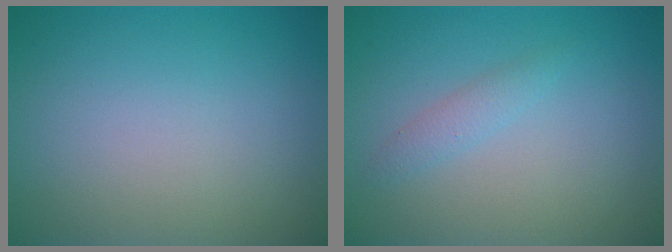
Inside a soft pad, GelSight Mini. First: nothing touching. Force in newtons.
{"total": 1.3, "press": 1.3, "slide": 0.0}